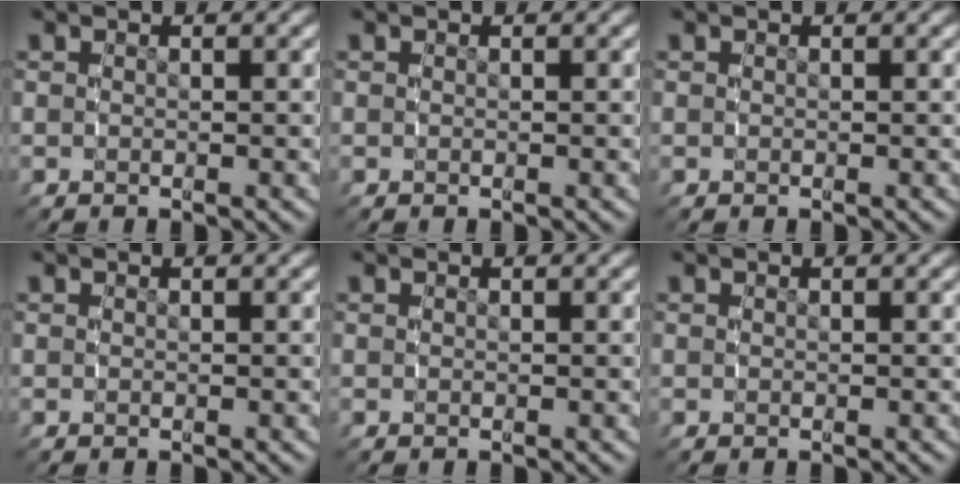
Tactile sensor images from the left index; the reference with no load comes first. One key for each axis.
{"total": 0.0}
{"total": 0.0}
{"total": 0.0}
{"total": 0.0}
{"total": 0.0}